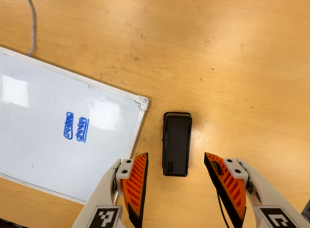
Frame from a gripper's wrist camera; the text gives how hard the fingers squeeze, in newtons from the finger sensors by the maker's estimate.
{"total": 0.0}